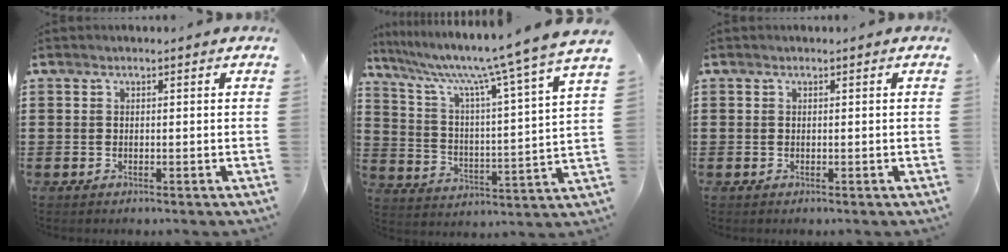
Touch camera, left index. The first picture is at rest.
{"total": 9.0, "force": [7.6, -1.3, 4.6], "torque": [-0.115, -0.064, 0.113]}
{"total": 0.0}